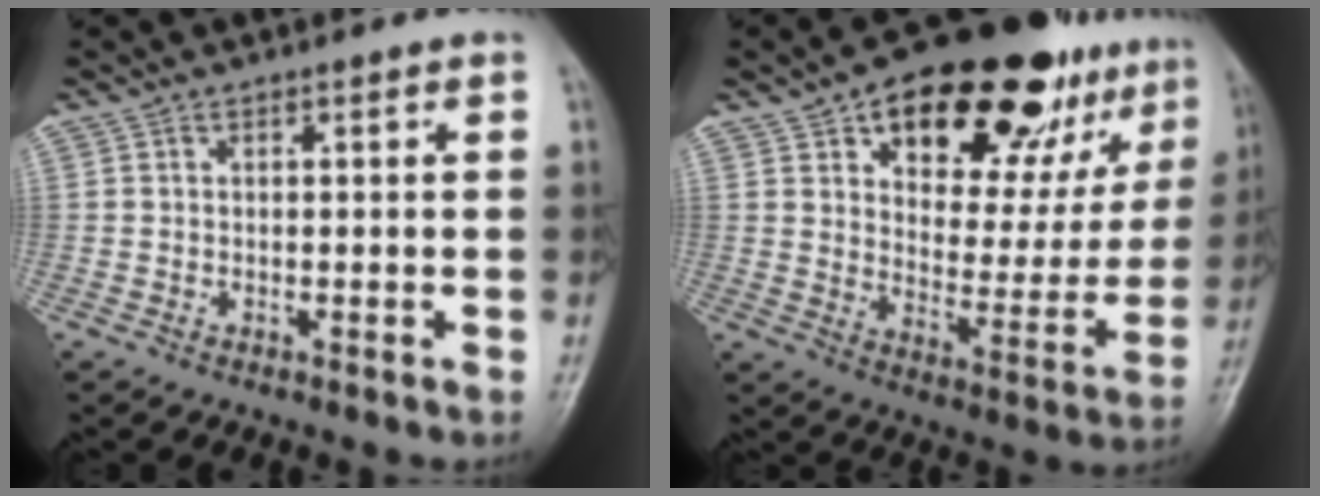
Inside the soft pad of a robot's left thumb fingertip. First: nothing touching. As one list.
[{"total": 26.8, "force": [16.3, 12.8, 16.9], "torque": [-0.187, -0.037, 0.239]}]